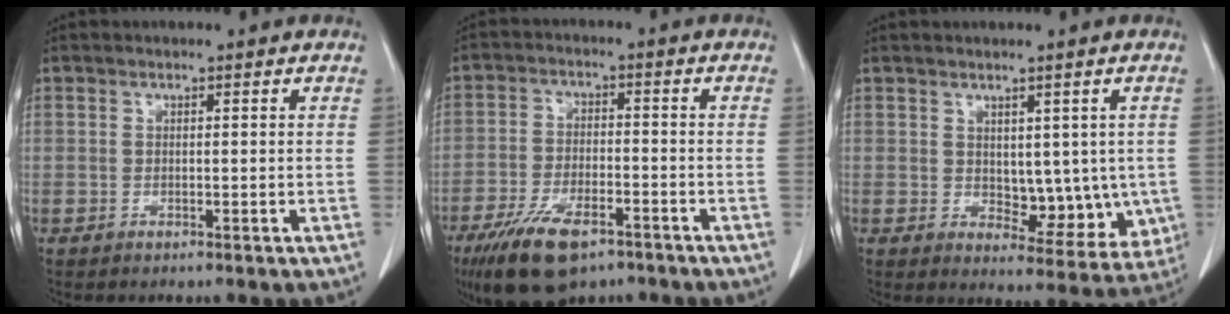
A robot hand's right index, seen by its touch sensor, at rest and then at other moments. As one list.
[{"total": 11.6, "force": [-7.6, 4.5, 7.5], "torque": [-0.142, -0.013, -0.128]}, {"total": 8.2, "force": [0.1, 4.9, 6.6], "torque": [-0.063, -0.006, 0.016]}]